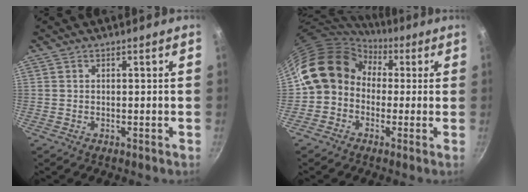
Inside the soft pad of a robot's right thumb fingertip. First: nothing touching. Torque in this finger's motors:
{"motor_torque": [-0.26, 1.14, 0.98, -0.76, 0.45]}